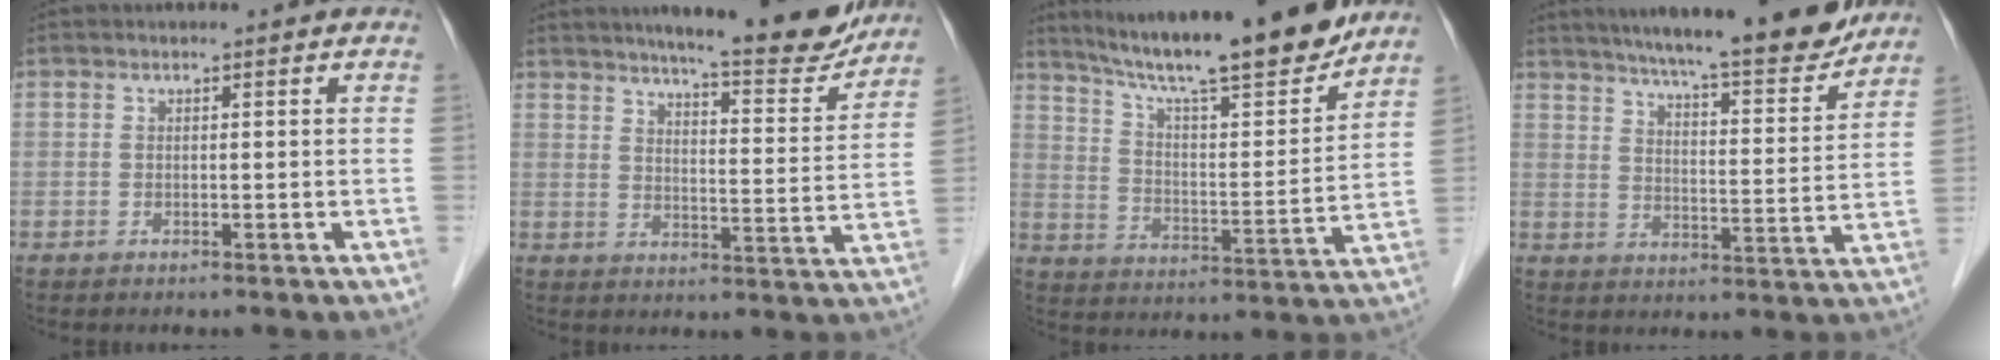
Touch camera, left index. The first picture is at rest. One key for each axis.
{"total": 15.3, "fx": 13.6, "fy": 1.7, "fz": 6.7, "tx": -0.088, "ty": -0.027, "tz": 0.172}
{"total": 19.6, "fx": 17.1, "fy": 1.1, "fz": 9.6, "tx": -0.156, "ty": -0.008, "tz": 0.262}
{"total": 19.0, "fx": 16.7, "fy": 1.8, "fz": 8.8, "tx": -0.133, "ty": -0.016, "tz": 0.228}